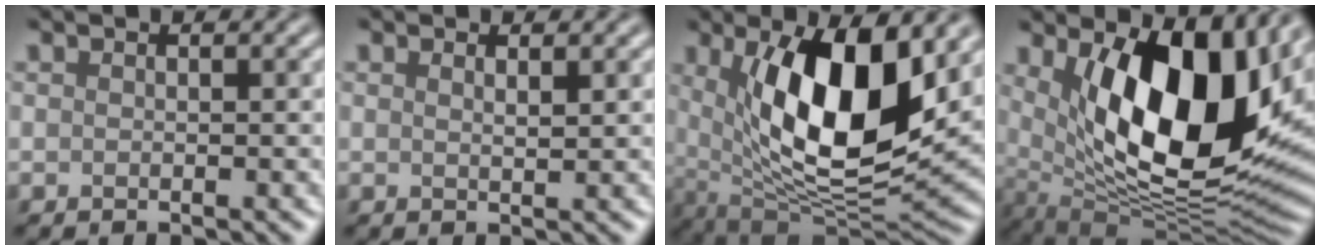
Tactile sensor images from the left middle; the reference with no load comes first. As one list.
[{"total": 0.9, "force": [0.7, 0.2, 0.5], "torque": [-0.008, -0.002, 0.011]}, {"total": 12.3, "force": [2.9, 4.9, 10.9], "torque": [-0.182, -0.018, 0.054]}, {"total": 14.6, "force": [3.6, 7.1, 12.3], "torque": [-0.171, -0.026, 0.063]}]